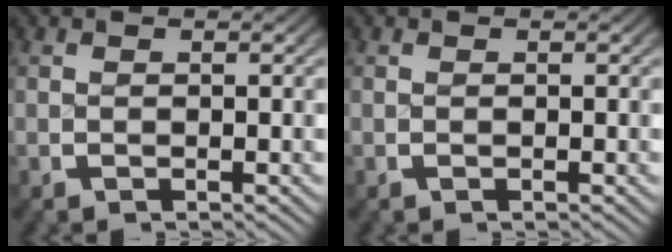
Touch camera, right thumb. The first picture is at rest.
{"total": 0.0}